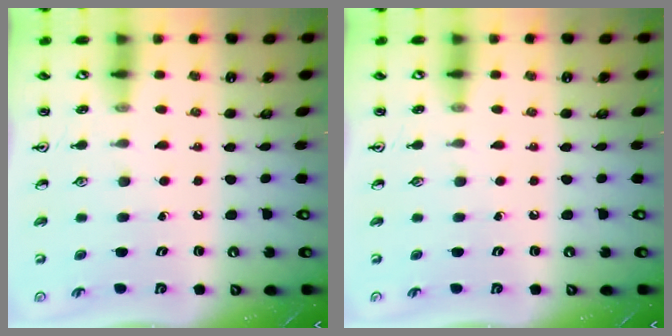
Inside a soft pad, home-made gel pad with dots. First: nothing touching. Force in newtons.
{"total": 0.0}